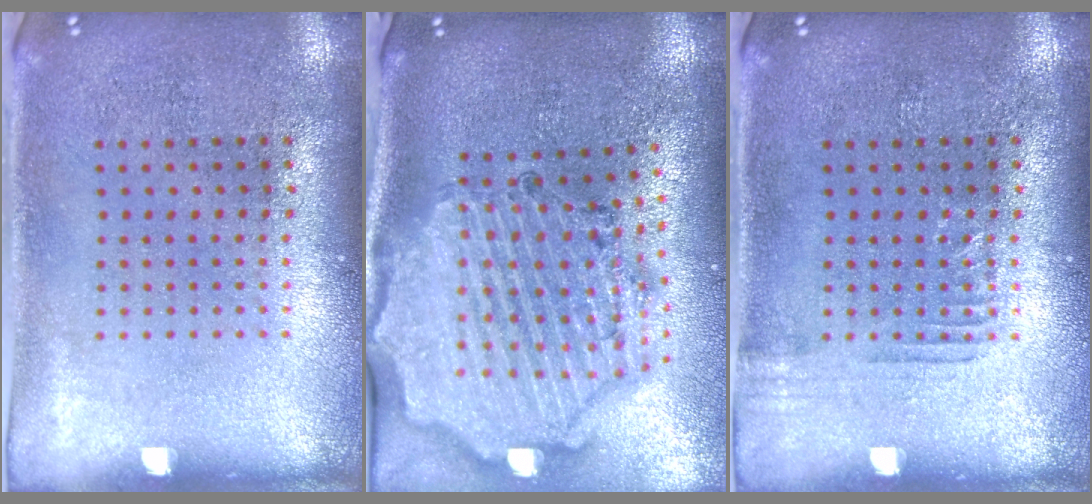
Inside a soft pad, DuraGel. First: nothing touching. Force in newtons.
{"total": 2.9, "press": 2.6, "slide": 1.2}
{"total": 0.9, "press": 0.9, "slide": 0.2}